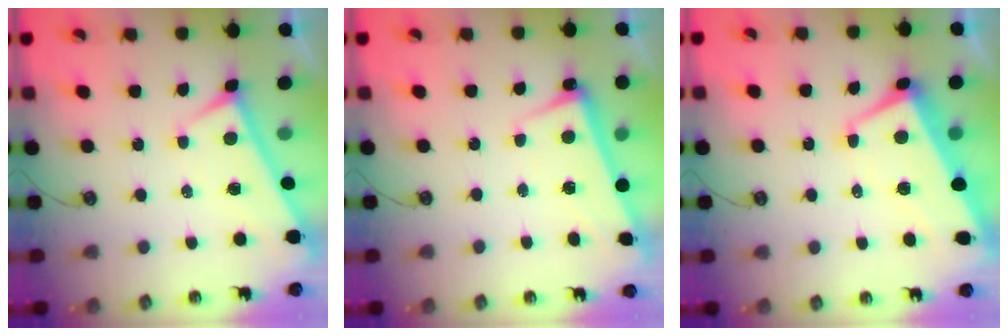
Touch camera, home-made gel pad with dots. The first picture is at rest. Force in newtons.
{"total": 2.5, "press": 2.5, "slide": 0.7}
{"total": 1.8, "press": 1.2, "slide": 1.3}